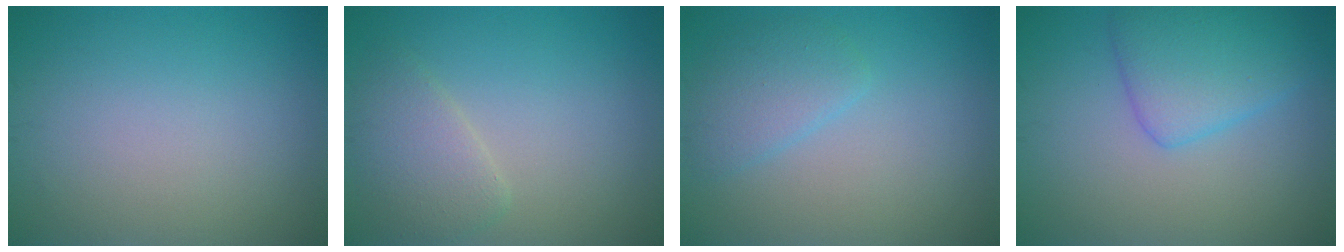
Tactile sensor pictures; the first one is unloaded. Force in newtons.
{"total": 2.9, "press": 2.8, "slide": 0.4}
{"total": 2.5, "press": 2.5, "slide": 0.3}
{"total": 4.5, "press": 4.5, "slide": 0.2}